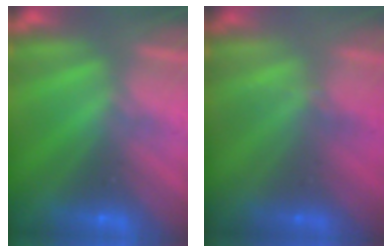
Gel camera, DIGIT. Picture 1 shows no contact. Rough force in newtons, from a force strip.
{"total": 2.3}